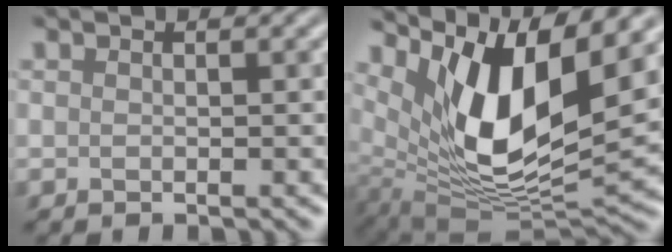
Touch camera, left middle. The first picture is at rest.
{"total": 11.5, "force": [5.2, 4.1, 9.4], "torque": [-0.170, -0.011, 0.105]}